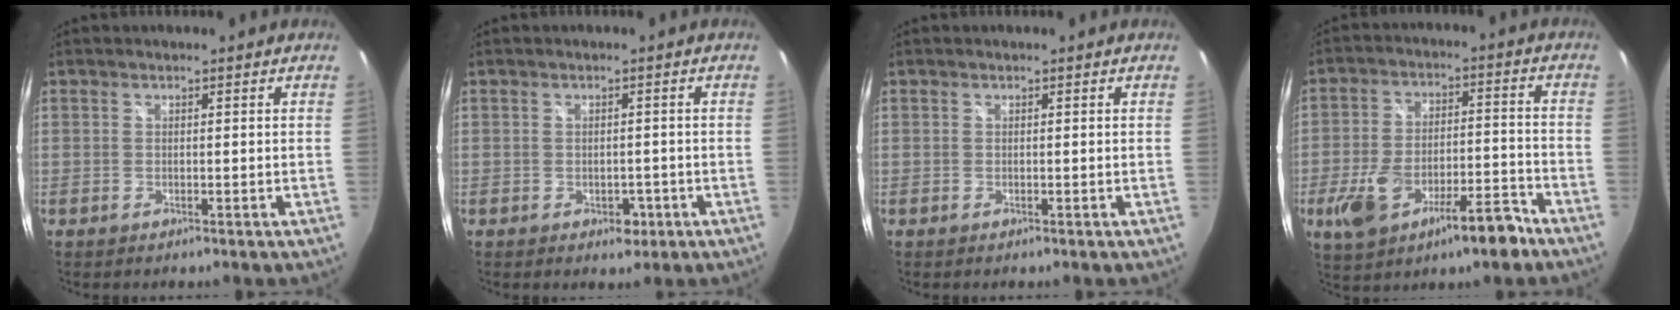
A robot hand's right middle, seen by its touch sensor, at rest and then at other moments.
{"total": 2.8, "force": [-1.1, 2.1, 1.4], "torque": [-0.022, -0.002, -0.009]}
{"total": 0.0}
{"total": 13.5, "force": [-7.5, 5.1, 10.0], "torque": [-0.192, 0.002, -0.114]}